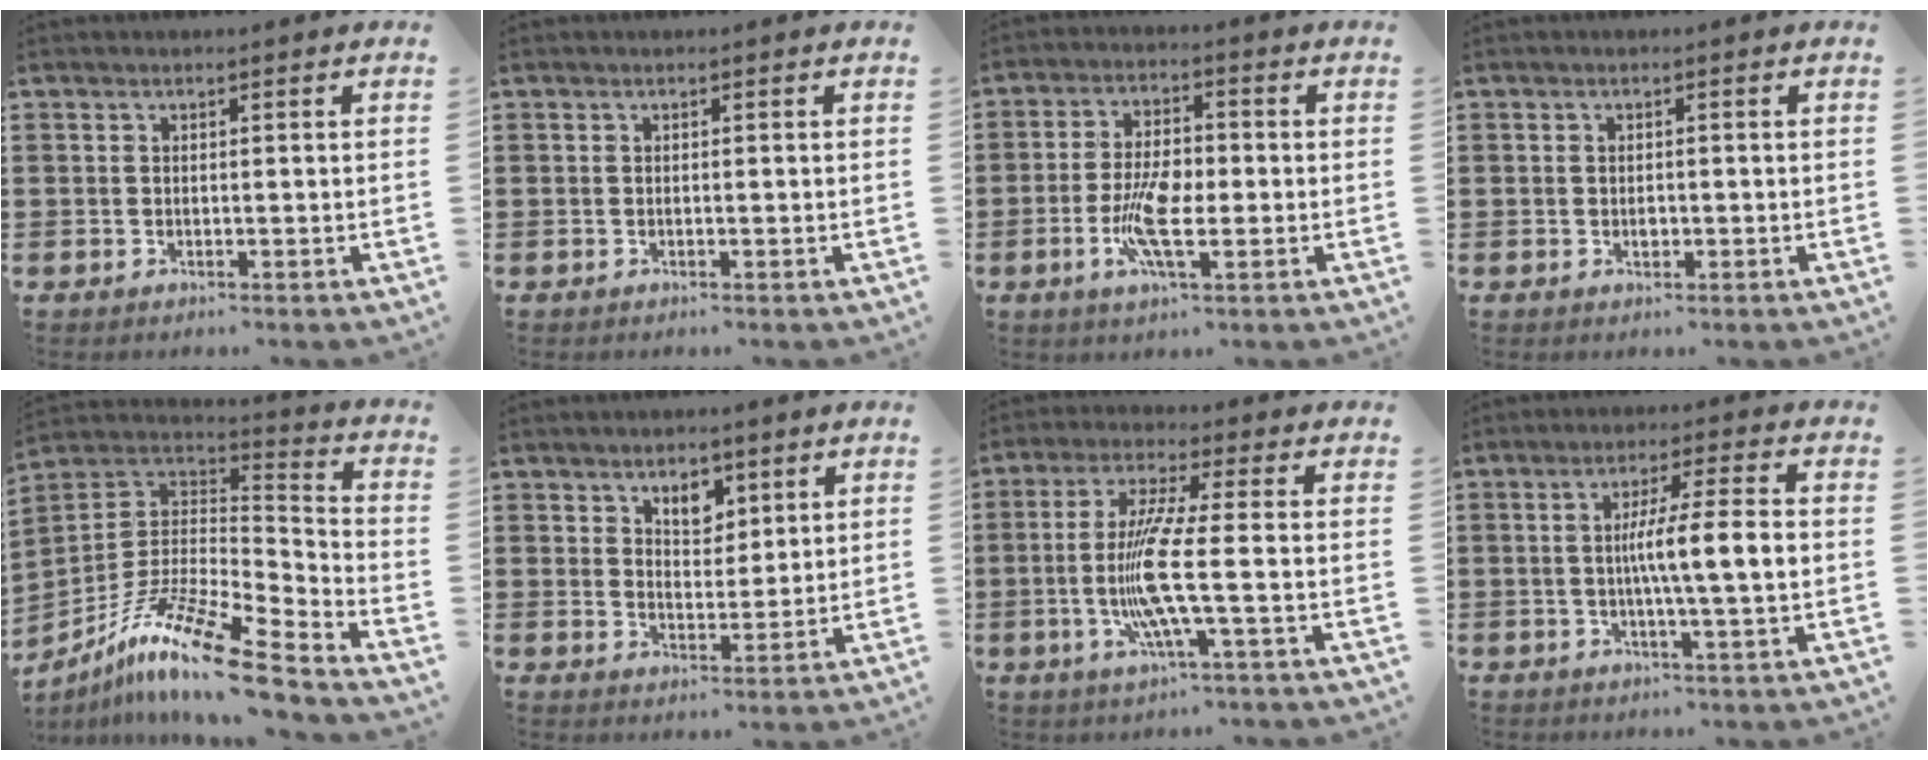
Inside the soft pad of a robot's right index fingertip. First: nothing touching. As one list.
[{"total": 0.0}, {"total": 8.2, "force": [-1.7, 2.7, 7.6], "torque": [-0.154, -0.005, -0.034]}, {"total": 1.1, "force": [-0.1, 0.5, 0.9], "torque": [-0.018, 0.002, -0.002]}, {"total": 14.2, "force": [-10.3, 1.8, 9.6], "torque": [-0.183, 0.015, -0.196]}, {"total": 4.4, "force": [3.0, 2.6, 1.9], "torque": [-0.033, 0.004, 0.051]}, {"total": 10.4, "force": [-1.6, 0.3, 10.2], "torque": [-0.219, -0.025, -0.039]}, {"total": 7.3, "force": [-0.2, 0.2, 7.3], "torque": [-0.130, -0.001, -0.011]}]